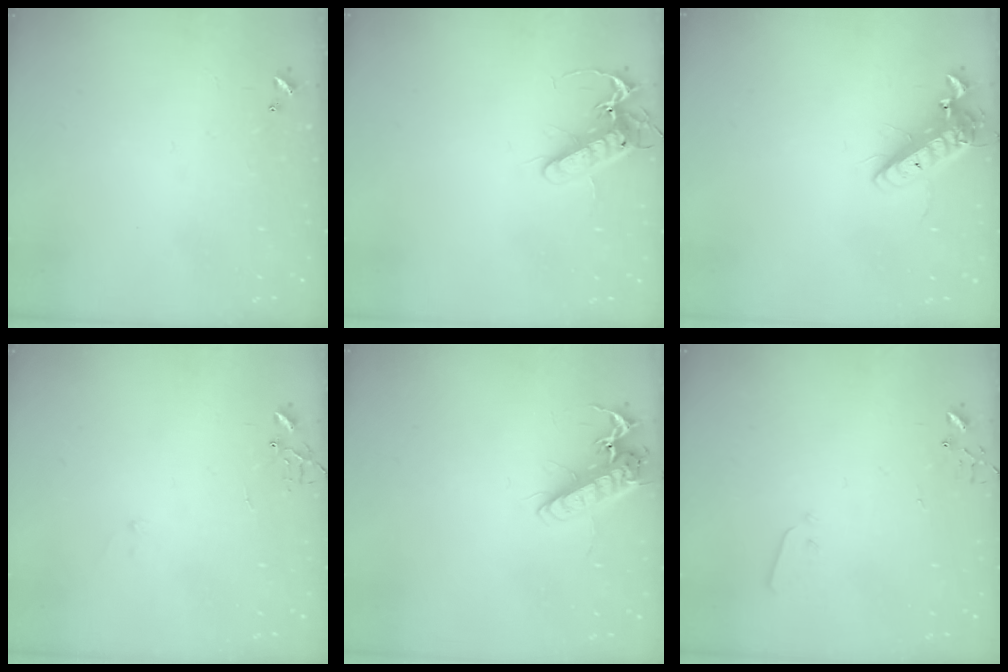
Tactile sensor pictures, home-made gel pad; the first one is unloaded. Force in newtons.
{"total": 13.9, "press": 13.8, "slide": 1.7}
{"total": 14.3, "press": 14.1, "slide": 2.6}
{"total": 7.0, "press": 7.0, "slide": 0.7}
{"total": 13.8, "press": 13.7, "slide": 1.9}
{"total": 2.9, "press": 2.9, "slide": 0.4}